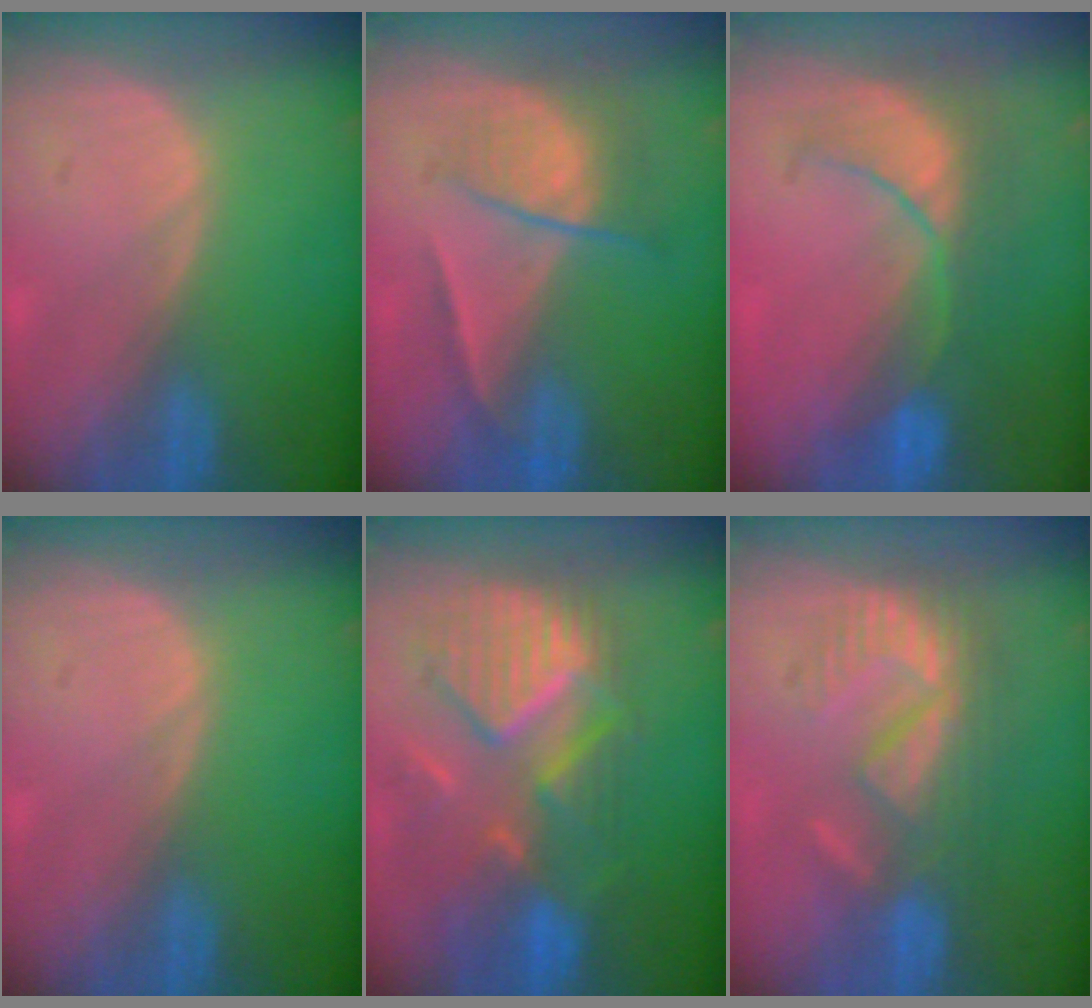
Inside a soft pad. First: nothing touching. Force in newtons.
{"total": 6.7, "press": 5.8, "slide": 3.5}
{"total": 7.8, "press": 7.7, "slide": 1.6}
{"total": 0.0}
{"total": 11.1, "press": 10.0, "slide": 4.9}
{"total": 9.2, "press": 8.0, "slide": 4.6}